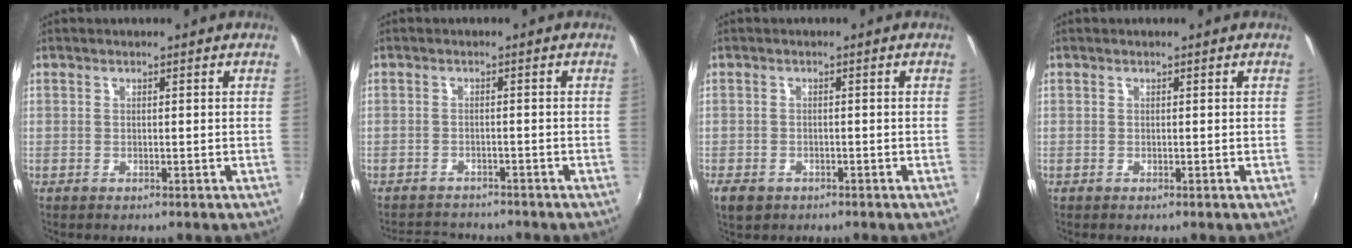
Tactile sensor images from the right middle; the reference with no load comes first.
{"total": 5.6, "force": [-5.3, 1.5, 0.9], "torque": [-0.034, 0.001, -0.084]}
{"total": 3.6, "force": [-2.2, 2.3, 1.7], "torque": [-0.041, -0.010, -0.039]}
{"total": 0.0}